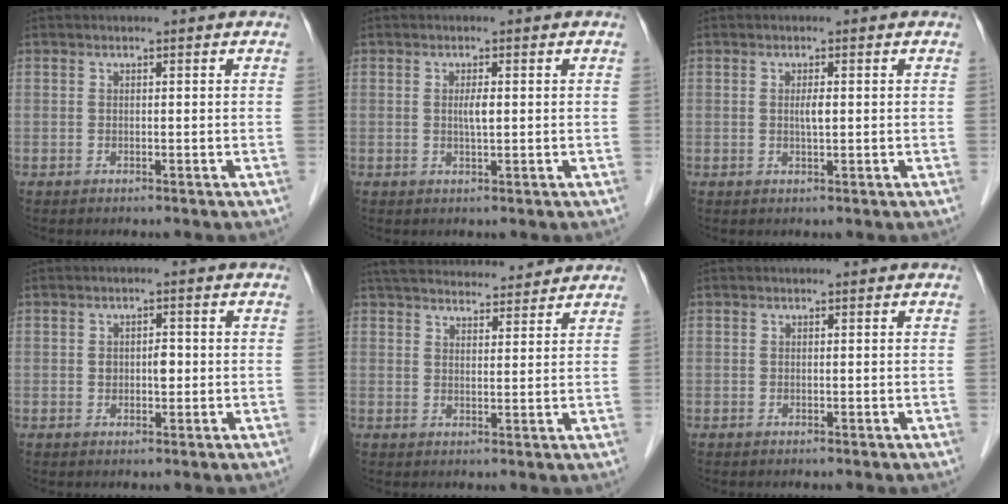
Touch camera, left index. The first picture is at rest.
{"total": 1.9, "force": [0.2, 0.3, 1.9], "torque": [-0.036, 0.000, 0.003]}
{"total": 1.4, "force": [0.1, 0.2, 1.4], "torque": [-0.026, 0.000, 0.002]}
{"total": 2.3, "force": [-0.1, 1.3, 1.8], "torque": [-0.028, 0.004, 0.001]}
{"total": 15.6, "force": [14.6, 3.0, 4.8], "torque": [-0.078, 0.041, 0.215]}
{"total": 0.0}